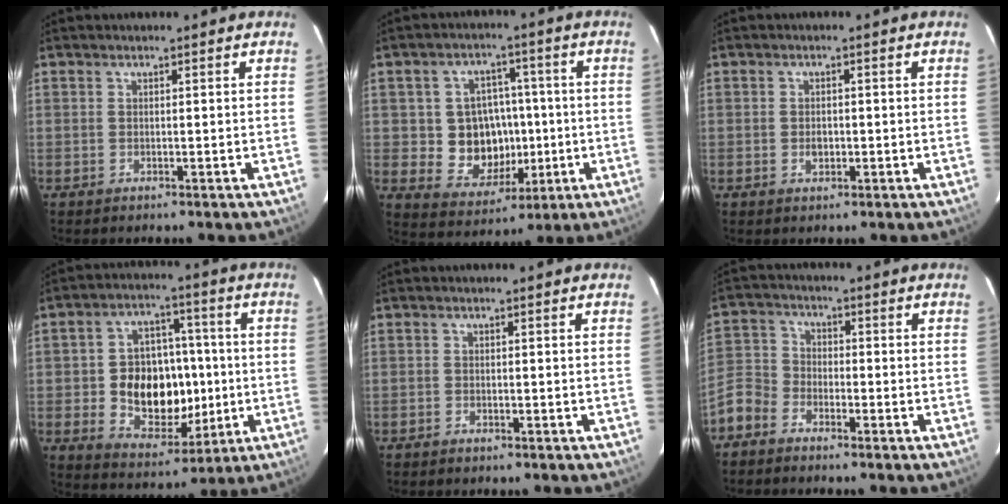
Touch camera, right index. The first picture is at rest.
{"total": 11.1, "force": [-0.8, 9.9, 5.0], "torque": [-0.108, 0.015, 0.006]}
{"total": 1.9, "force": [-0.4, 1.4, 1.2], "torque": [-0.020, 0.003, -0.007]}
{"total": 15.0, "force": [-1.8, 11.2, 9.8], "torque": [-0.203, 0.016, -0.009]}
{"total": 0.9, "force": [-0.8, 0.3, 0.2], "torque": [-0.010, 0.001, -0.016]}
{"total": 7.0, "force": [-4.7, 4.8, 2.1], "torque": [-0.048, 0.015, -0.109]}